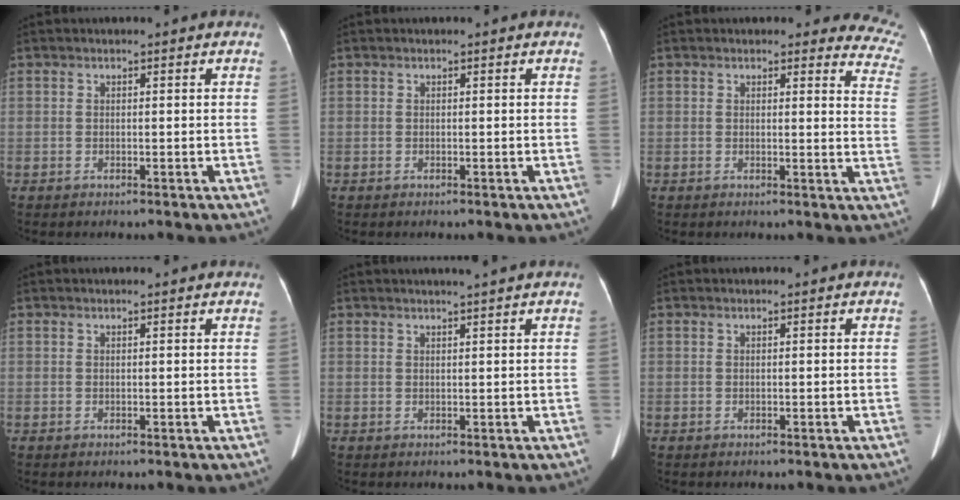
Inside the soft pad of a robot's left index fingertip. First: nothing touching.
{"total": 0.0}
{"total": 8.9, "force": [8.4, 2.5, 1.7], "torque": [0.022, -0.056, 0.042]}
{"total": 1.4, "force": [1.3, 0.3, 0.4], "torque": [-0.013, 0.008, 0.007]}
{"total": 2.3, "force": [1.9, -0.6, 1.1], "torque": [-0.014, 0.004, 0.030]}
{"total": 0.0}